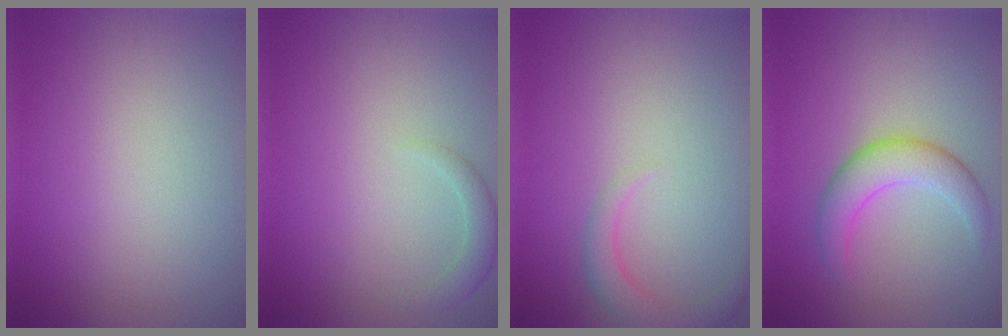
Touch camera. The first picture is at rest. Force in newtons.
{"total": 1.7, "press": 1.7, "slide": 0.1}
{"total": 2.4, "press": 2.4, "slide": 0.2}
{"total": 3.9, "press": 3.9, "slide": 0.3}